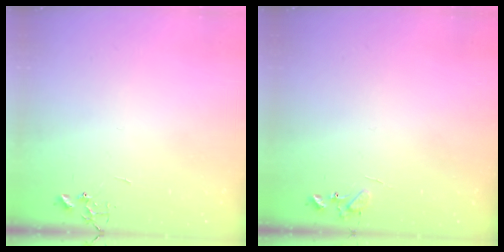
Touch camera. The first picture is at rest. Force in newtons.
{"total": 7.6, "press": 7.6, "slide": 0.6}